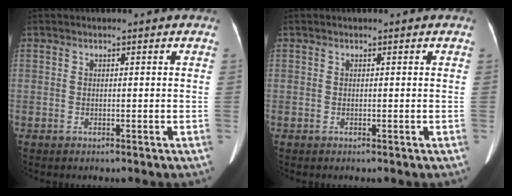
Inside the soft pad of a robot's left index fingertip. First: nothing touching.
{"total": 0.0}